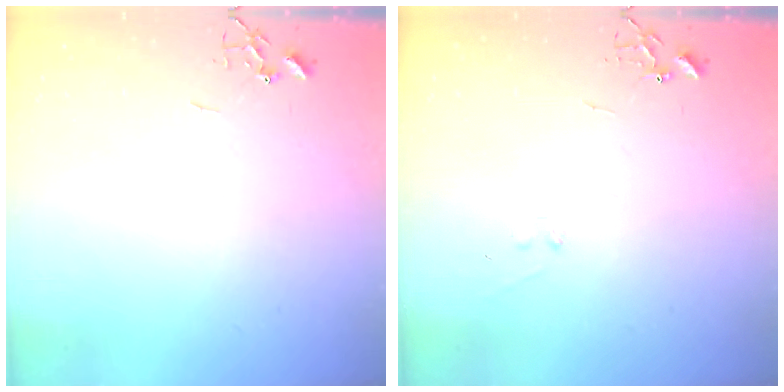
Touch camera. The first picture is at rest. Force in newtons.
{"total": 7.1, "press": 7.1, "slide": 0.7}